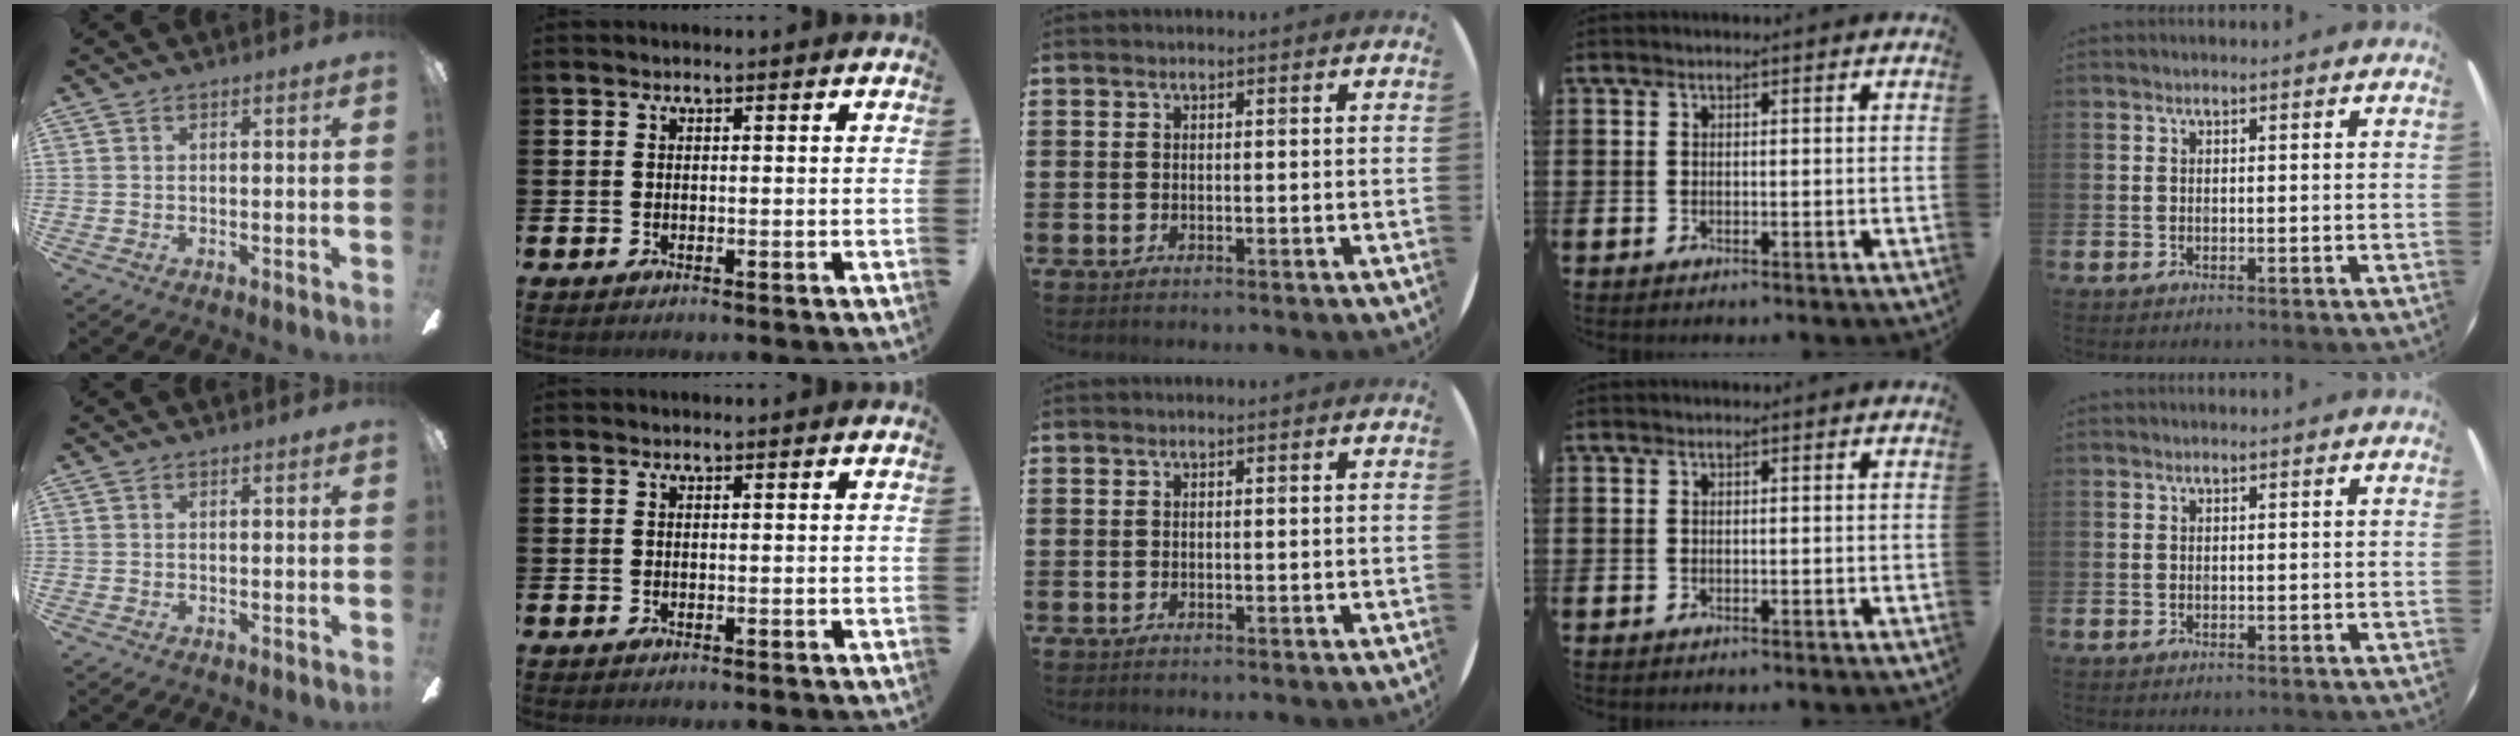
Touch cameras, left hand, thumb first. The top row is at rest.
{}